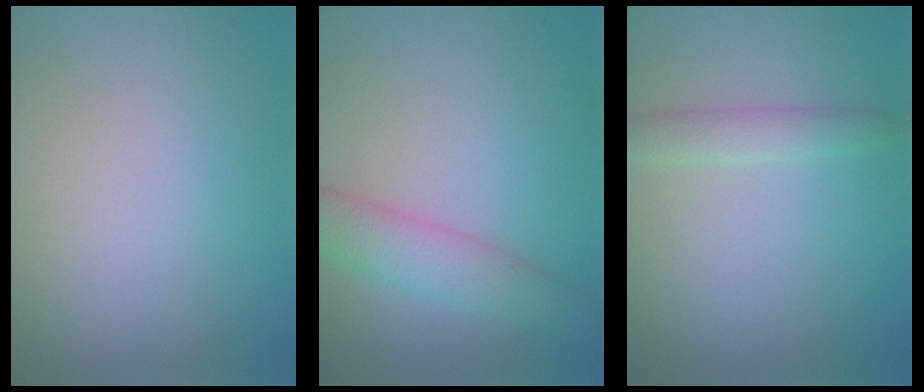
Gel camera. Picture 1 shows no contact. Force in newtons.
{"total": 3.8, "press": 3.8, "slide": 0.2}
{"total": 1.9, "press": 1.9, "slide": 0.0}